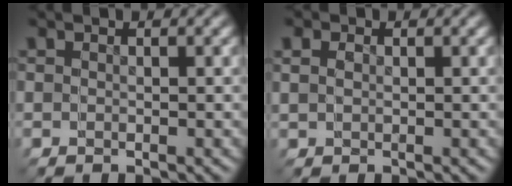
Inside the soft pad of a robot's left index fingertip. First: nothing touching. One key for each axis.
{"total": 0.5, "fx": 0.1, "fy": 0.5, "fz": 0.2, "tx": 0.003, "ty": -0.005, "tz": 0.005}